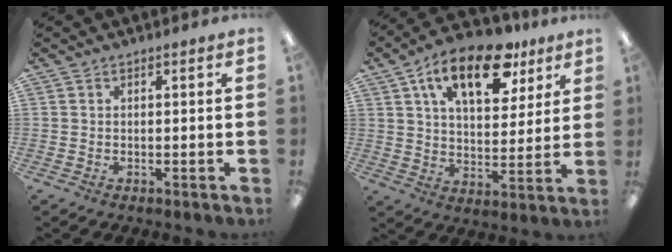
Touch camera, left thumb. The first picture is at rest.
{"total": 19.1, "force": [10.6, 9.1, 13.0], "torque": [-0.203, -0.035, 0.176]}